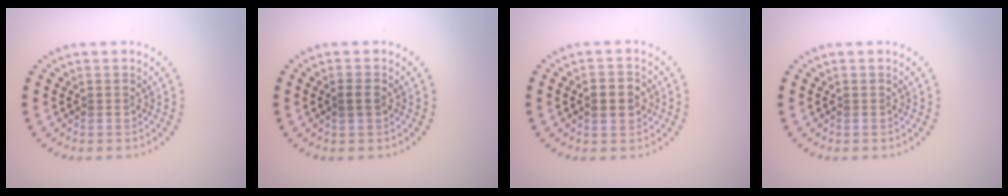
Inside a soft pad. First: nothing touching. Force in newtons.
{"total": 1.2, "press": 1.2, "slide": 0.2}
{"total": 2.2, "press": 2.2, "slide": 0.0}
{"total": 0.0}